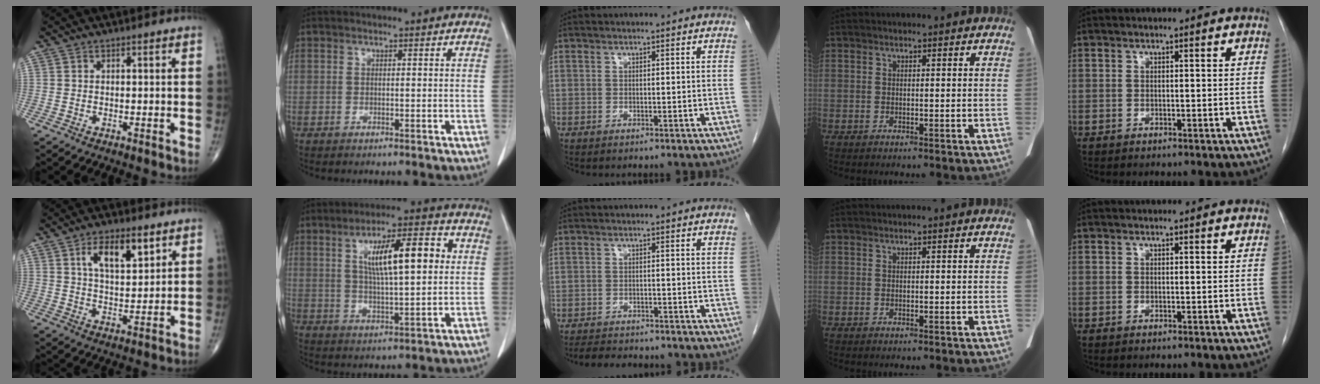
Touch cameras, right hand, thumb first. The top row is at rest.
{"thumb": {"total": 9.8, "force": [4.6, 4.2, 7.5], "torque": [-0.112, -0.020, 0.081]}, "index": {"total": 12.5, "force": [3.0, 2.6, 11.8], "torque": [-0.195, 0.018, 0.050]}, "middle": {"total": 7.3, "force": [-6.6, 1.9, 2.4], "torque": [-0.037, -0.004, -0.093]}}